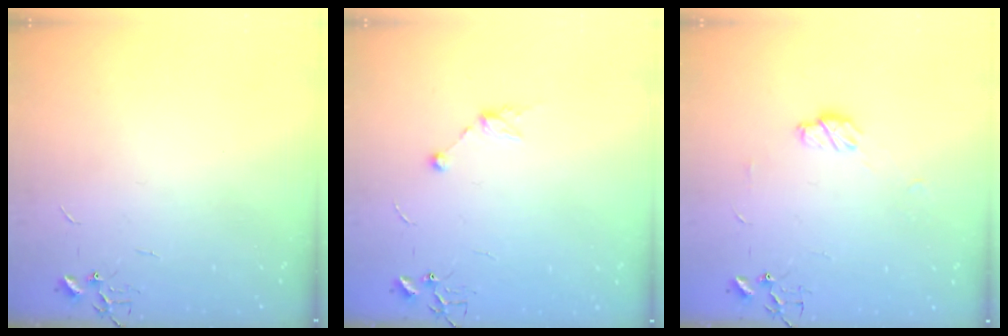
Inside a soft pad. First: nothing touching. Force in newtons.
{"total": 8.3, "press": 8.1, "slide": 1.4}
{"total": 6.1, "press": 6.0, "slide": 0.4}